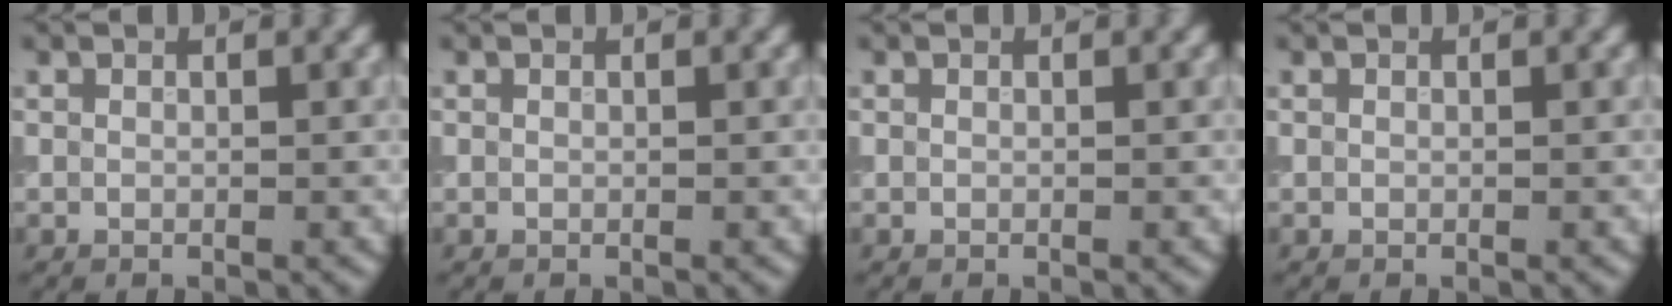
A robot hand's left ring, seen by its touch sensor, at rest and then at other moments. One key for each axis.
{"total": 0.0}
{"total": 0.0}
{"total": 0.0}